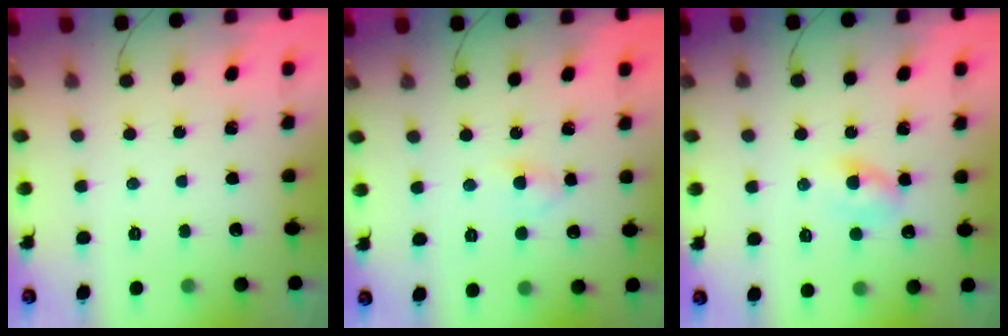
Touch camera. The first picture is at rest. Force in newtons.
{"total": 2.8, "press": 2.5, "slide": 1.3}
{"total": 3.4, "press": 3.2, "slide": 1.2}